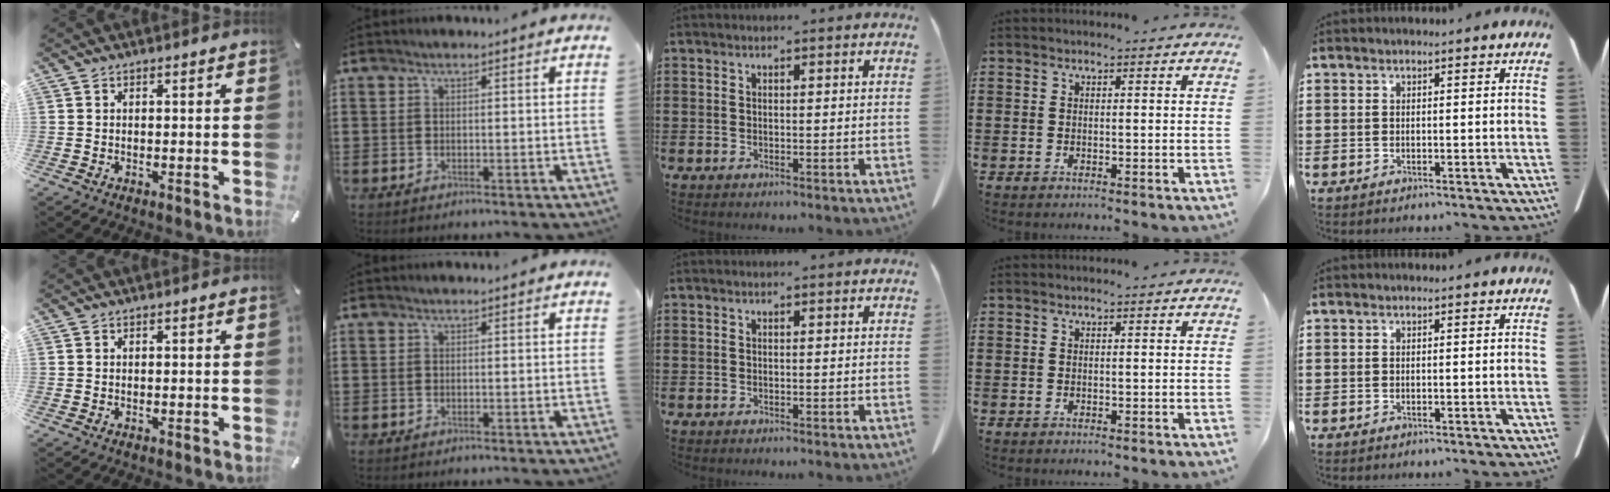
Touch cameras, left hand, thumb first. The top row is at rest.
{}